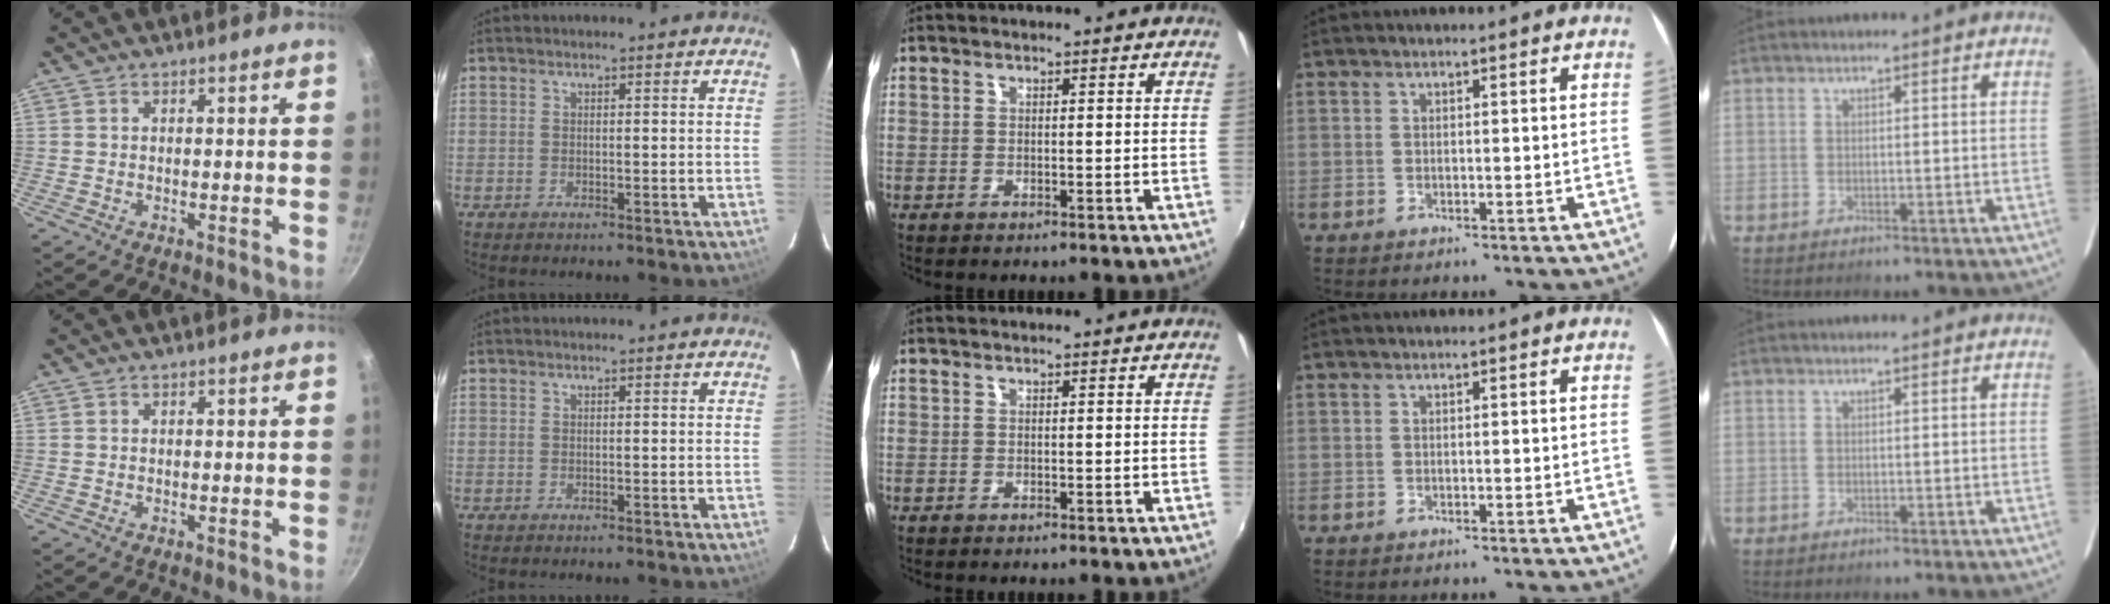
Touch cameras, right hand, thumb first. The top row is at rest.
{}